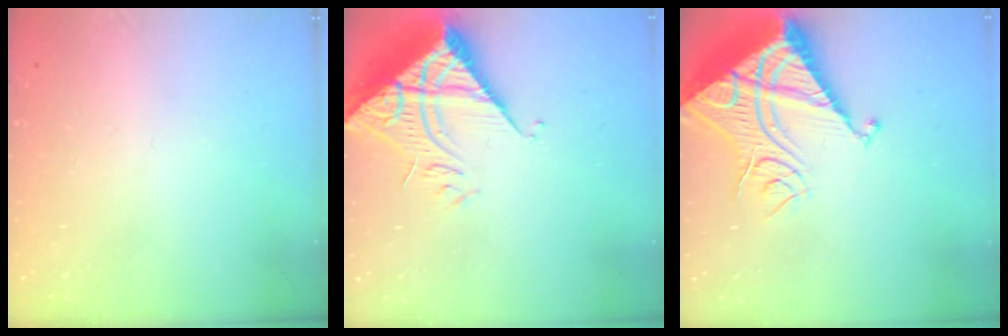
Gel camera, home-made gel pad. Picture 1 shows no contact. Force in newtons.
{"total": 10.7, "press": 10.6, "slide": 1.0}
{"total": 17.4, "press": 17.3, "slide": 2.1}